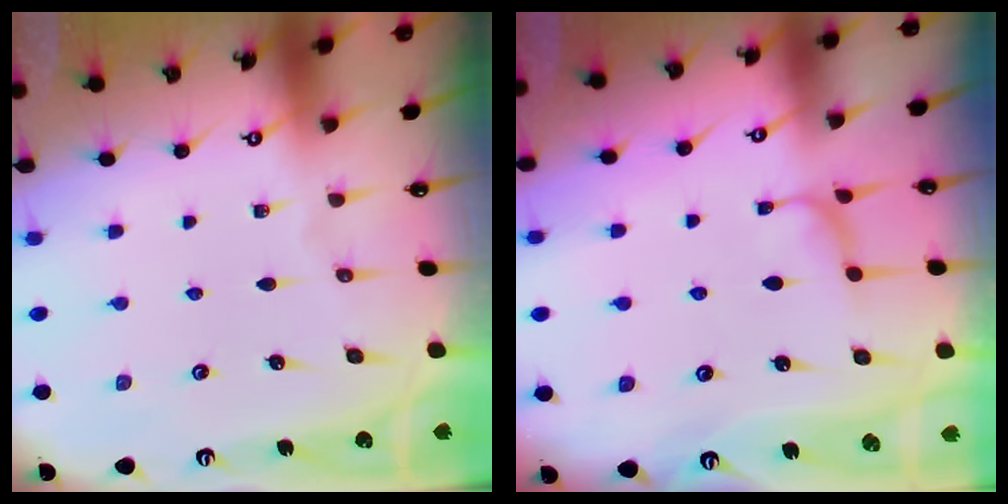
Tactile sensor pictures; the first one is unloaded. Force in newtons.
{"total": 0.9, "press": 0.4, "slide": 0.8}